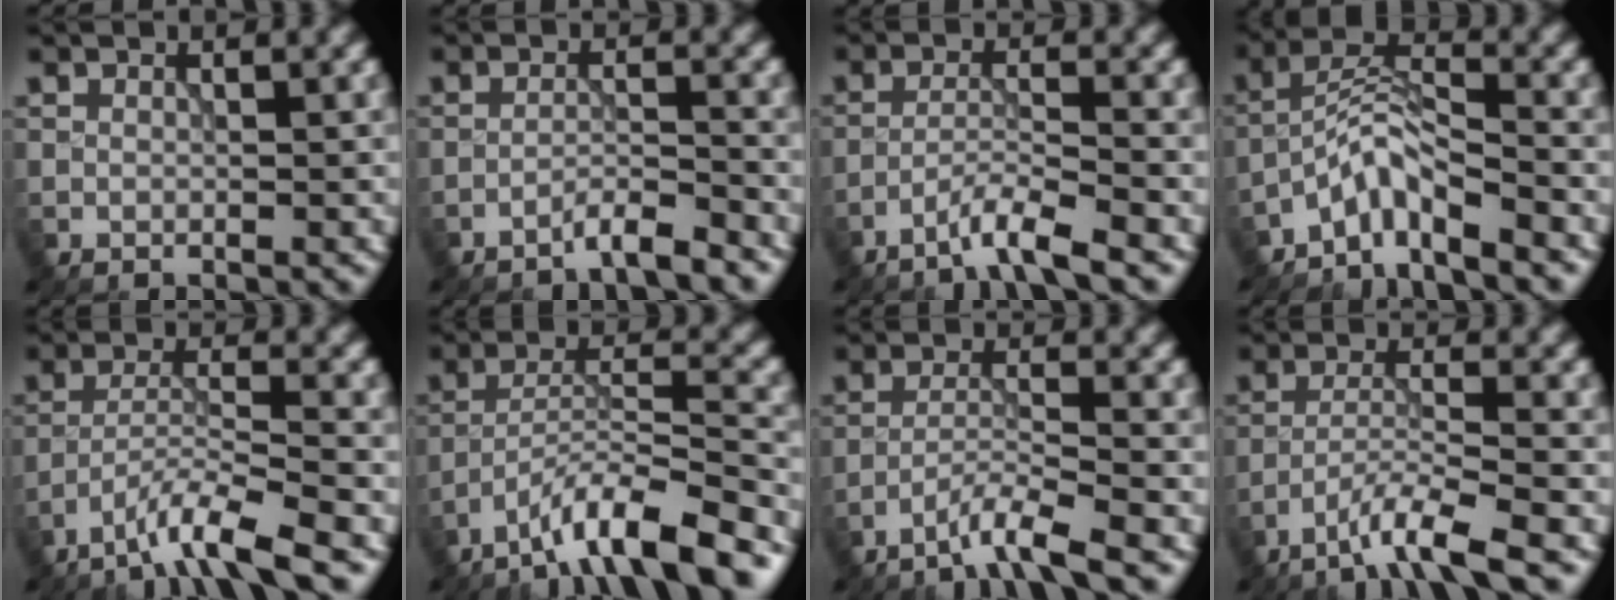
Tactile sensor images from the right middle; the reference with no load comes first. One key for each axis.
{"total": 2.9, "fx": -2.5, "fy": 0.1, "fz": 1.4, "tx": -0.013, "ty": 0.009, "tz": -0.053}
{"total": 3.6, "fx": -2.8, "fy": 0.1, "fz": 2.3, "tx": -0.035, "ty": 0.006, "tz": -0.065}
{"total": 4.2, "fx": -3.5, "fy": 0.6, "fz": 2.3, "tx": -0.039, "ty": 0.011, "tz": -0.077}
{"total": 5.7, "fx": -4.3, "fy": 0.4, "fz": 3.7, "tx": -0.061, "ty": 0.003, "tz": -0.087}
{"total": 9.0, "fx": -6.6, "fy": 1.7, "fz": 5.9, "tx": -0.094, "ty": 0.009, "tz": -0.118}
{"total": 3.8, "fx": -2.9, "fy": 0.0, "fz": 2.4, "tx": -0.035, "ty": 0.006, "tz": -0.069}
{"total": 5.1, "fx": -3.7, "fy": 0.4, "fz": 3.5, "tx": -0.057, "ty": 0.003, "tz": -0.079}